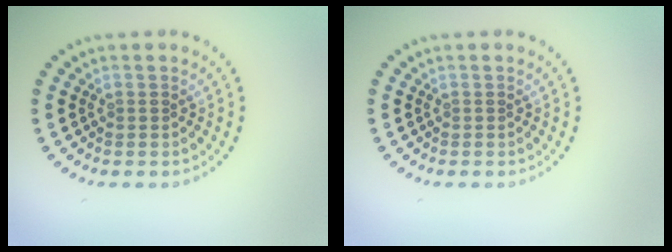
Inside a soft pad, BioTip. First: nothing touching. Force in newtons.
{"total": 0.0}